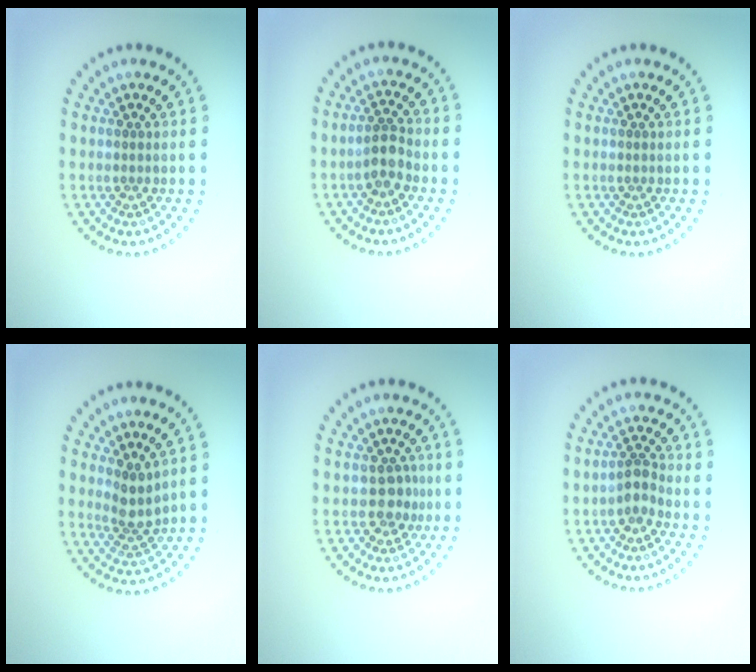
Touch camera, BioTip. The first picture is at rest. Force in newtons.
{"total": 2.3, "press": 1.9, "slide": 1.2}
{"total": 0.0}
{"total": 2.5, "press": 2.0, "slide": 1.4}
{"total": 1.8, "press": 1.6, "slide": 1.0}
{"total": 1.9, "press": 1.5, "slide": 1.1}